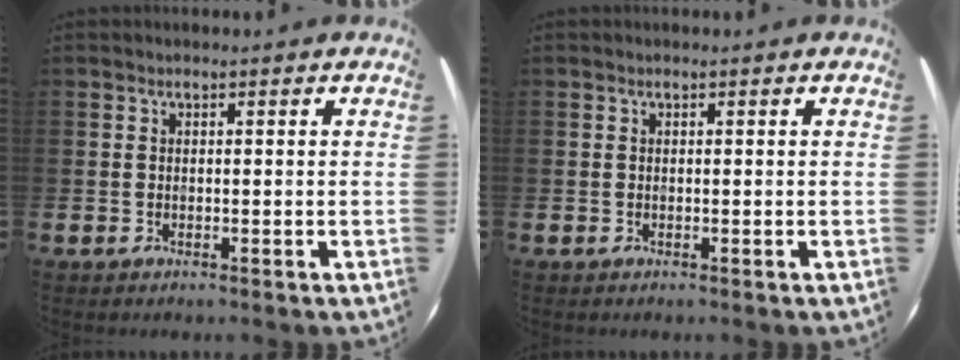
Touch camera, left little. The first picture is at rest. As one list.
[{"total": 0.0}]